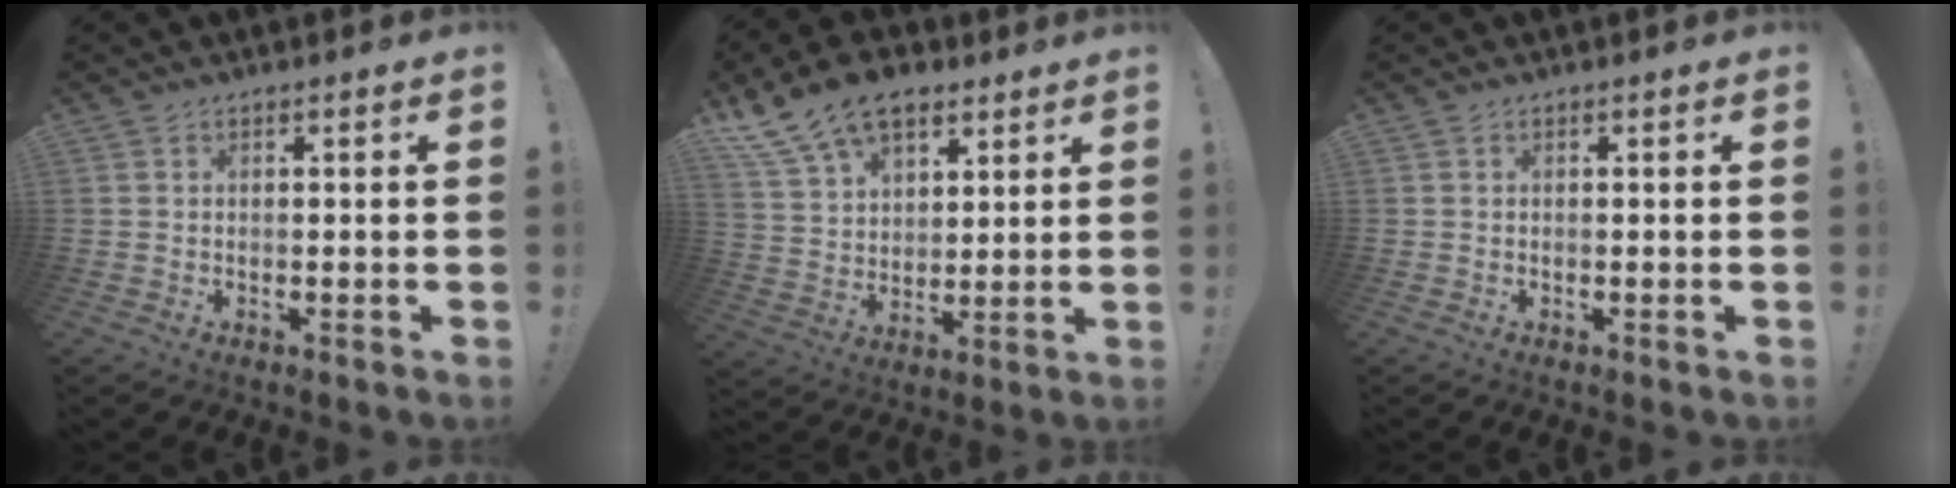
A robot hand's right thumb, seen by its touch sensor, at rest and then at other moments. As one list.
[{"total": 15.2, "force": [10.0, 9.0, 7.0], "torque": [-0.137, -0.052, 0.193]}, {"total": 0.0}]